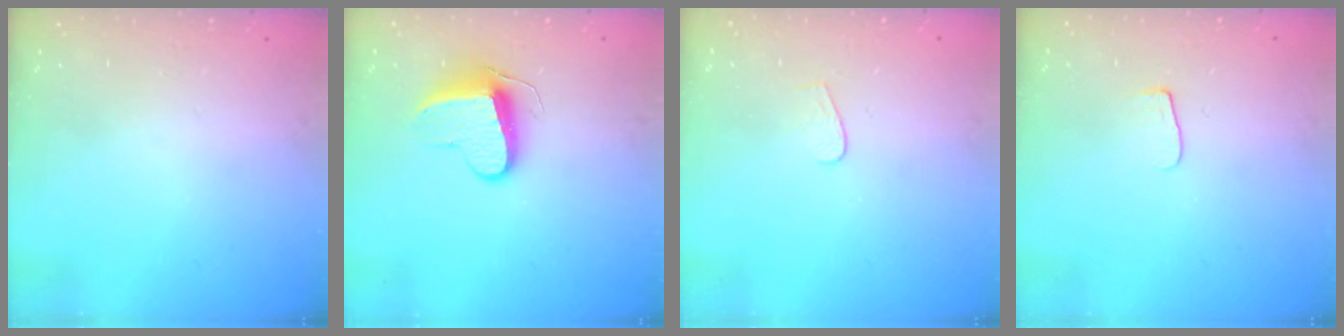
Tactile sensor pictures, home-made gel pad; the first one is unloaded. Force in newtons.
{"total": 9.6, "press": 9.6, "slide": 0.2}
{"total": 4.0, "press": 4.0, "slide": 0.4}
{"total": 4.5, "press": 4.4, "slide": 0.6}